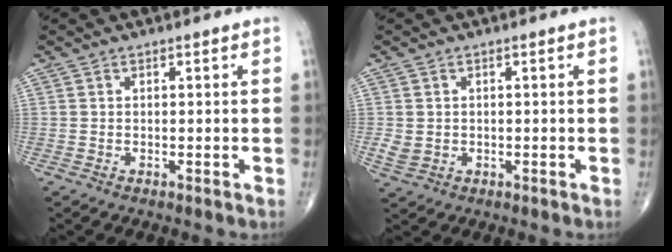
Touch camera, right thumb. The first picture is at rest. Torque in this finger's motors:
{"motor_torque": [-0.21, 0.22, -0.10, 0.00, -0.06]}